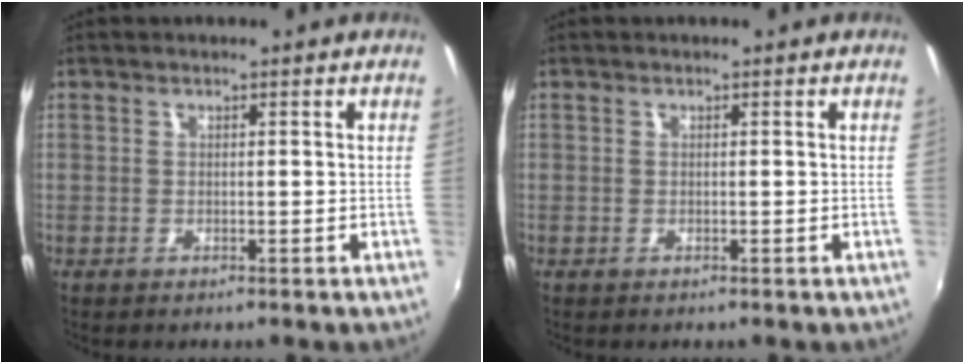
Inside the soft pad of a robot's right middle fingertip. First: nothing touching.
{"total": 0.0}